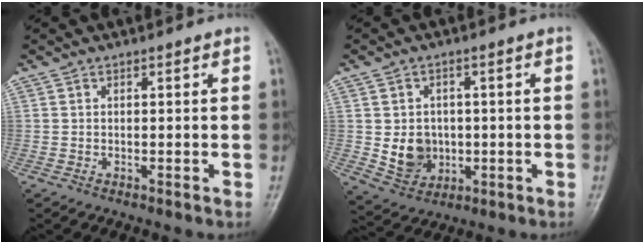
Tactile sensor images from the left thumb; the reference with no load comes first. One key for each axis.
{"total": 7.5, "fx": -0.5, "fy": 6.4, "fz": 3.9, "tx": -0.035, "ty": -0.001, "tz": 0.005}